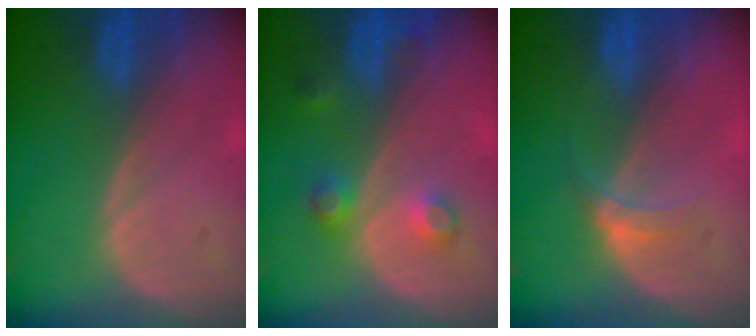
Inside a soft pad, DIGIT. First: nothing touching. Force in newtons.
{"total": 3.7, "press": 3.3, "slide": 1.7}
{"total": 2.6, "press": 2.2, "slide": 1.4}